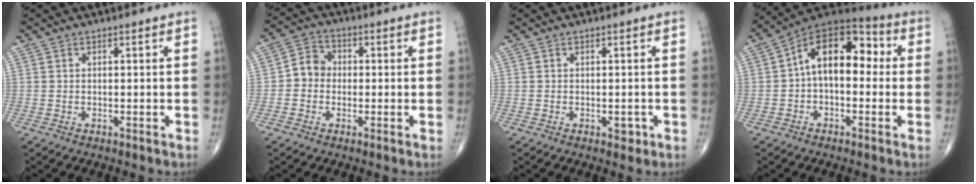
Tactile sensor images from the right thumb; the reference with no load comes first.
{"total": 5.1, "force": [-0.6, 4.5, 2.2], "torque": [-0.019, 0.019, -0.024]}
{"total": 1.5, "force": [-0.5, 0.9, 1.1], "torque": [-0.006, 0.000, -0.006]}
{"total": 14.2, "force": [1.0, 8.4, 11.4], "torque": [-0.146, 0.048, 0.000]}